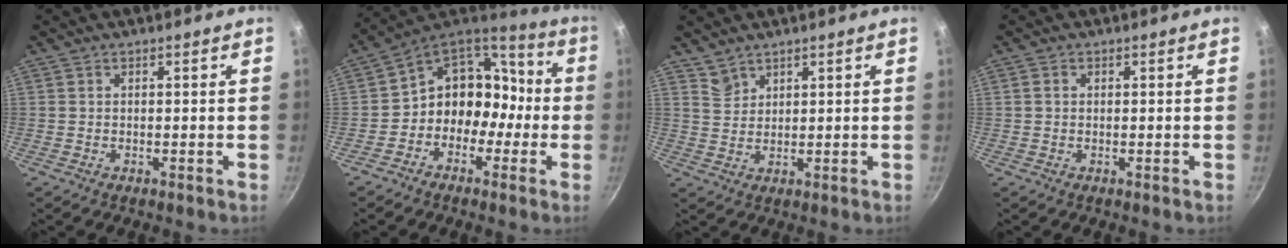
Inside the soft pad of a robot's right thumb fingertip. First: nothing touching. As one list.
[{"total": 13.2, "force": [-3.1, 11.3, 6.2], "torque": [-0.032, 0.075, -0.066]}, {"total": 3.1, "force": [2.7, 1.5, 0.4], "torque": [0.002, -0.004, 0.059]}, {"total": 1.0, "force": [0.1, 0.9, 0.5], "torque": [-0.008, 0.005, 0.001]}]